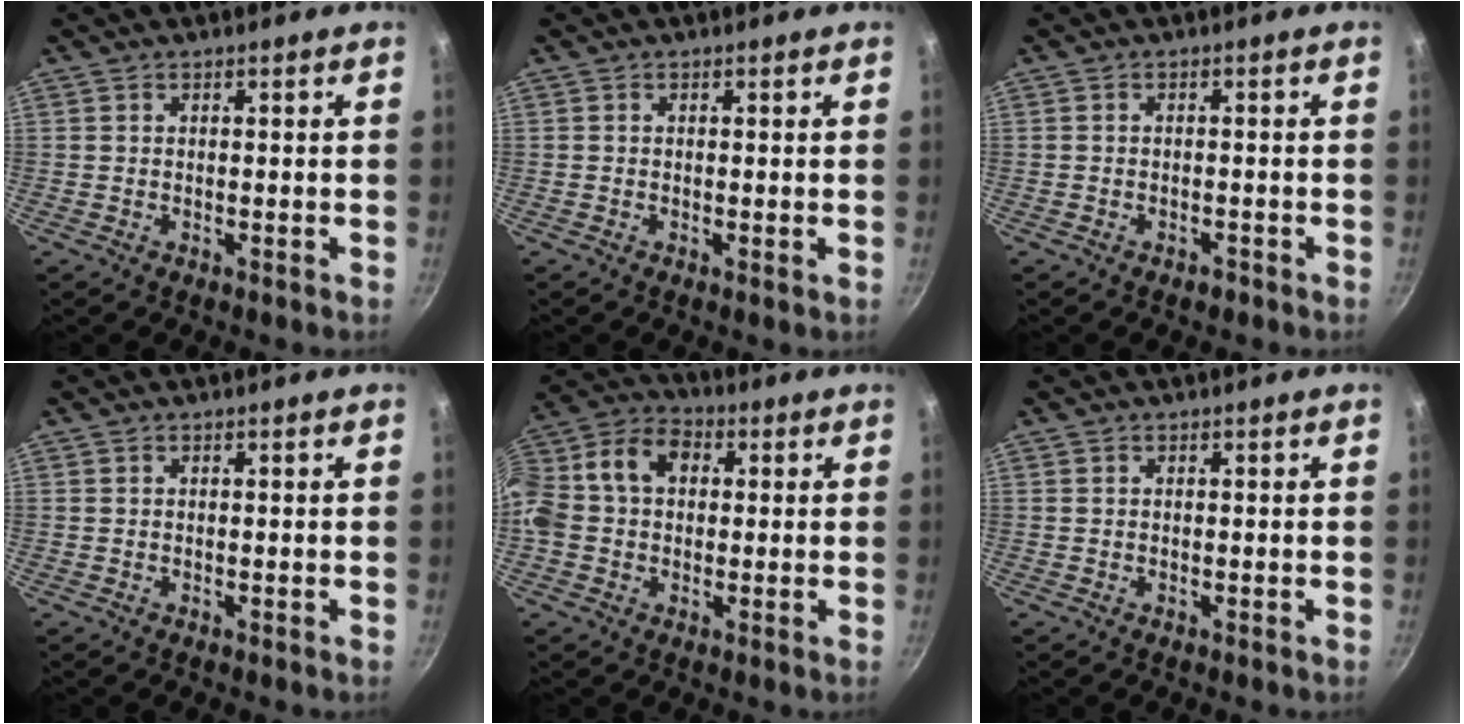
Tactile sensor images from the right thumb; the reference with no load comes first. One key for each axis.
{"total": 0.0}
{"total": 1.3, "fx": -1.0, "fy": 0.6, "fz": 0.6, "tx": -0.011, "ty": 0.010, "tz": -0.012}
{"total": 0.0}
{"total": 14.8, "fx": 1.5, "fy": 11.1, "fz": 9.7, "tx": -0.181, "ty": 0.048, "tz": 0.005}
{"total": 0.0}